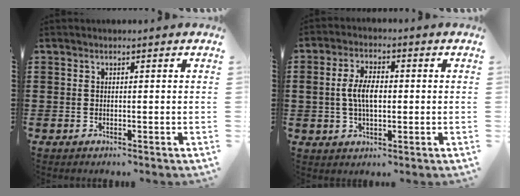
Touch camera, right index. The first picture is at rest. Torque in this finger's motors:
{"motor_torque": [0.36, 0.32, 0.34, 0.17]}